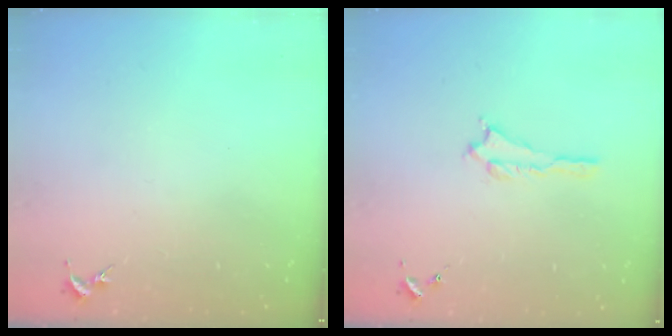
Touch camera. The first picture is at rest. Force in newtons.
{"total": 0.6, "press": 0.6, "slide": 0.2}